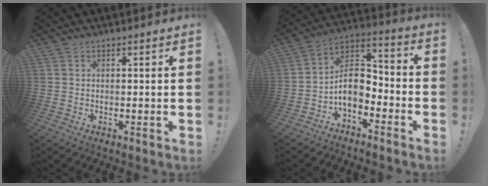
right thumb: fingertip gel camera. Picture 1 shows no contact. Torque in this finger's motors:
{"motor_torque": [1.22, 1.28, 0.88, -1.22, 0.04]}